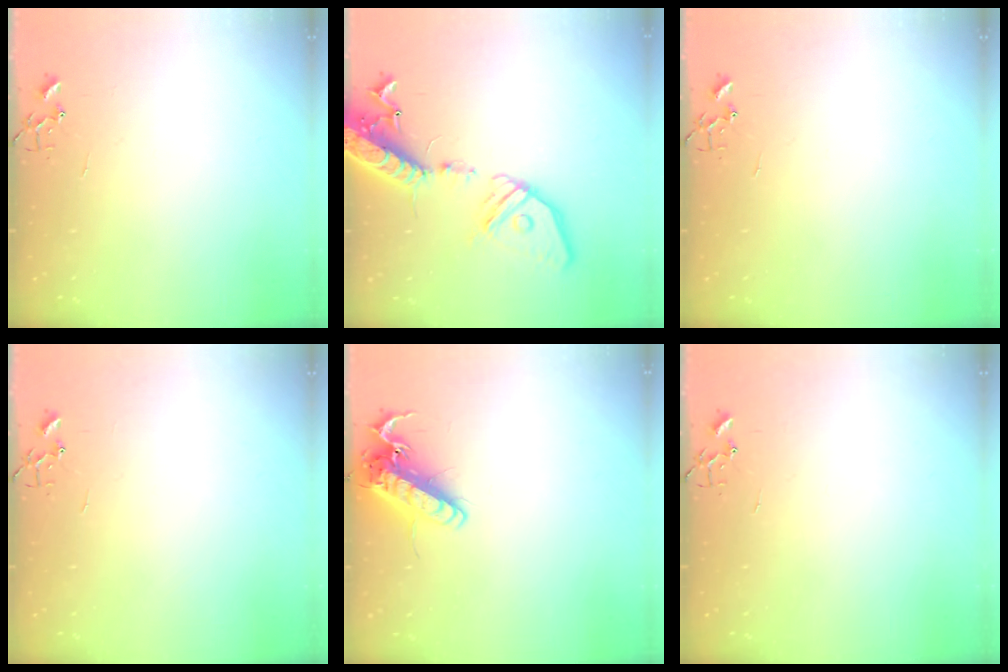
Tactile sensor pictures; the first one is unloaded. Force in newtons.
{"total": 19.7, "press": 19.4, "slide": 3.9}
{"total": 0.0}
{"total": 0.0}
{"total": 14.6, "press": 14.4, "slide": 2.4}
{"total": 0.0}